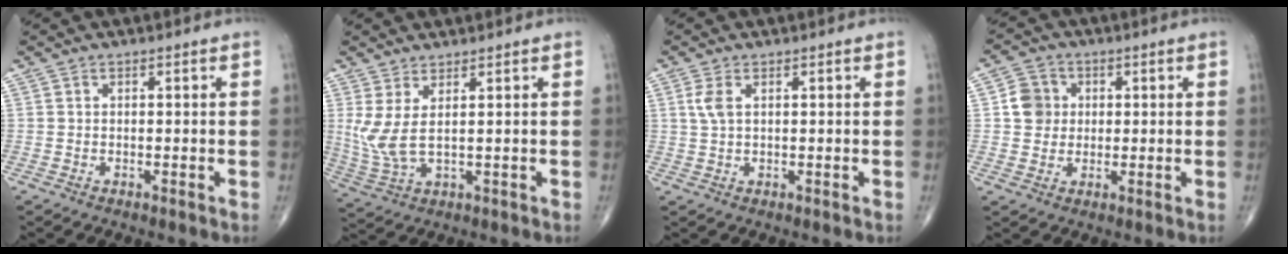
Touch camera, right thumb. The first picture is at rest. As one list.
[{"total": 6.8, "force": [1.8, 1.9, 6.2], "torque": [-0.163, -0.015, 0.047]}, {"total": 2.7, "force": [0.9, 1.2, 2.2], "torque": [-0.058, 0.007, 0.023]}, {"total": 5.5, "force": [0.8, 5.1, 2.0], "torque": [-0.013, 0.003, 0.008]}]